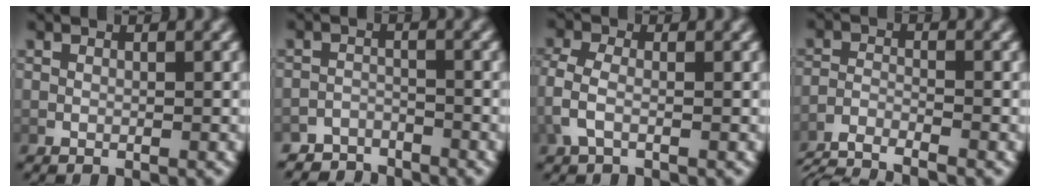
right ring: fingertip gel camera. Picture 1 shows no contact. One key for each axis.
{"total": 3.9, "fx": -3.6, "fy": 1.2, "fz": 0.0, "tx": 0.007, "ty": -0.013, "tz": -0.065}
{"total": 2.4, "fx": -0.3, "fy": 1.4, "fz": 1.9, "tx": -0.061, "ty": -0.011, "tz": 0.001}
{"total": 7.1, "fx": -6.6, "fy": 1.8, "fz": 2.0, "tx": -0.034, "ty": -0.022, "tz": -0.103}